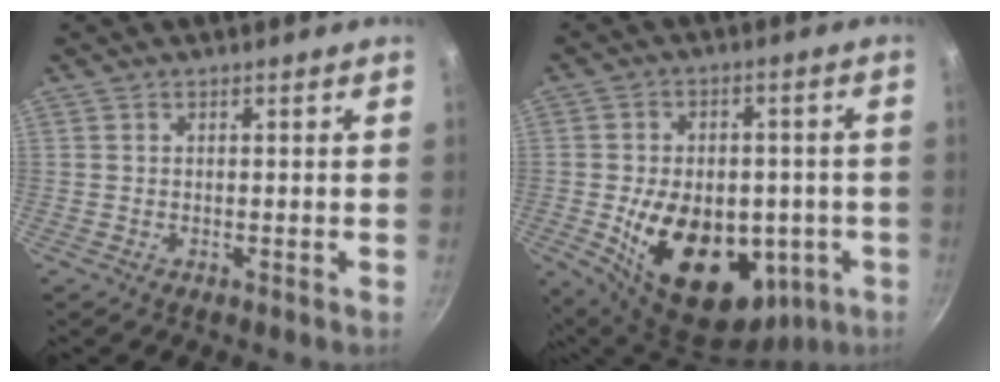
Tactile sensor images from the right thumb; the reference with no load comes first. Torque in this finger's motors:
{"motor_torque": [-0.25, 1.58, 1.43, -1.35, 0.23]}